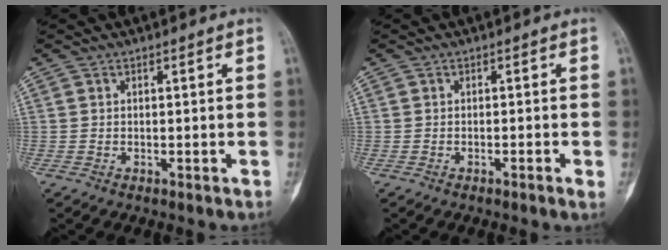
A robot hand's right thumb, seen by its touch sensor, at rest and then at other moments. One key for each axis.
{"total": 1.4, "fx": -0.6, "fy": 0.1, "fz": 1.2, "tx": -0.024, "ty": -0.002, "tz": -0.011}